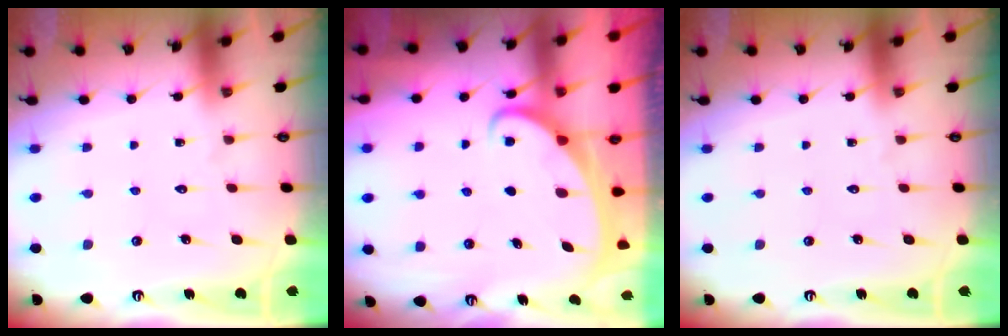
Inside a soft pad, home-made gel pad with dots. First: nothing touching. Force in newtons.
{"total": 2.1, "press": 2.1, "slide": 0.3}
{"total": 0.0}